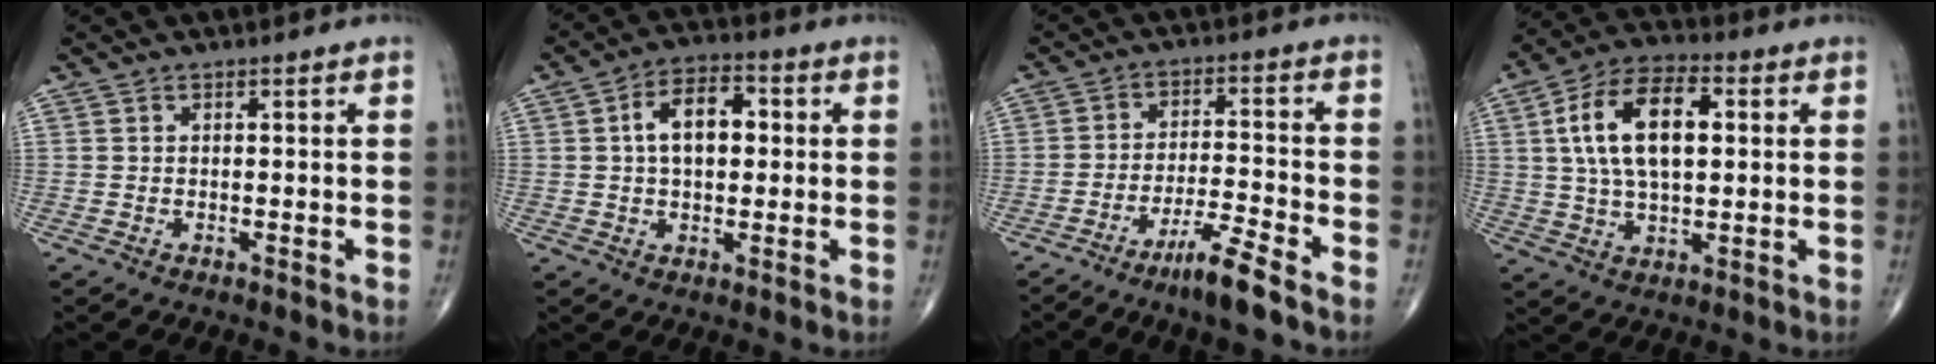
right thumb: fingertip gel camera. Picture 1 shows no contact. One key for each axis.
{"total": 9.5, "fx": 1.3, "fy": 5.6, "fz": 7.6, "tx": -0.113, "ty": 0.018, "tz": 0.016}
{"total": 7.6, "fx": -5.5, "fy": 0.0, "fz": 5.2, "tx": -0.102, "ty": 0.028, "tz": -0.105}
{"total": 15.3, "fx": 2.8, "fy": 8.0, "fz": 12.7, "tx": -0.226, "ty": 0.014, "tz": 0.048}